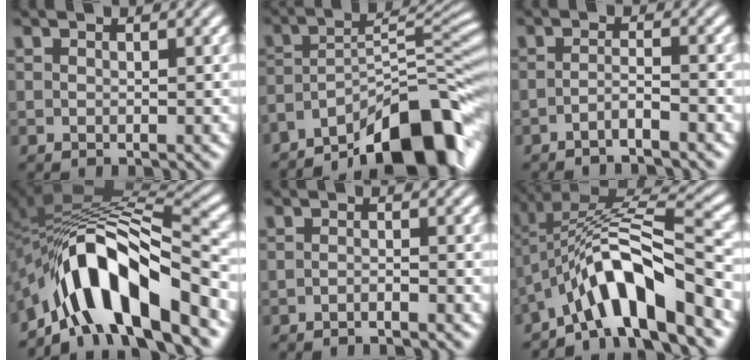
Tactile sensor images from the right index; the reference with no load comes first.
{"total": 14.0, "force": [-7.5, 6.5, 9.9], "torque": [-0.134, -0.032, -0.101]}
{"total": 2.4, "force": [-2.2, -0.2, 0.8], "torque": [-0.010, -0.011, -0.035]}
{"total": 15.4, "force": [-2.6, 8.0, 12.9], "torque": [-0.217, -0.003, -0.036]}
{"total": 1.3, "force": [-1.3, -0.4, 0.0], "torque": [0.001, -0.003, -0.022]}
{"total": 8.8, "force": [-2.1, 4.5, 7.2], "torque": [-0.119, -0.005, -0.026]}